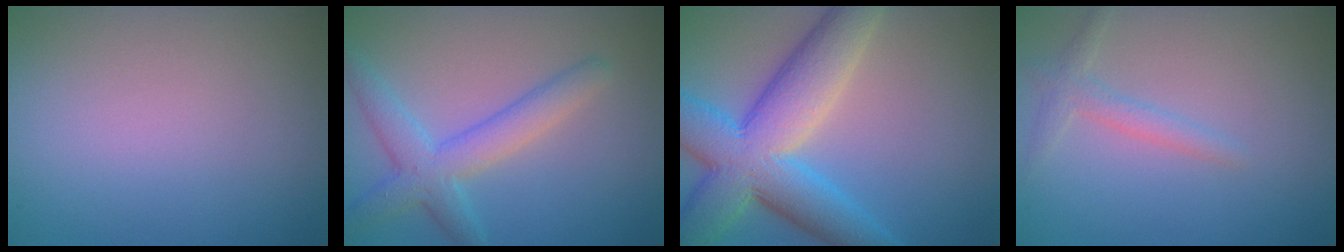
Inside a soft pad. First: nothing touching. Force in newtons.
{"total": 4.3, "press": 4.3, "slide": 0.2}
{"total": 10.2, "press": 10.2, "slide": 0.5}
{"total": 1.7, "press": 1.7, "slide": 0.1}